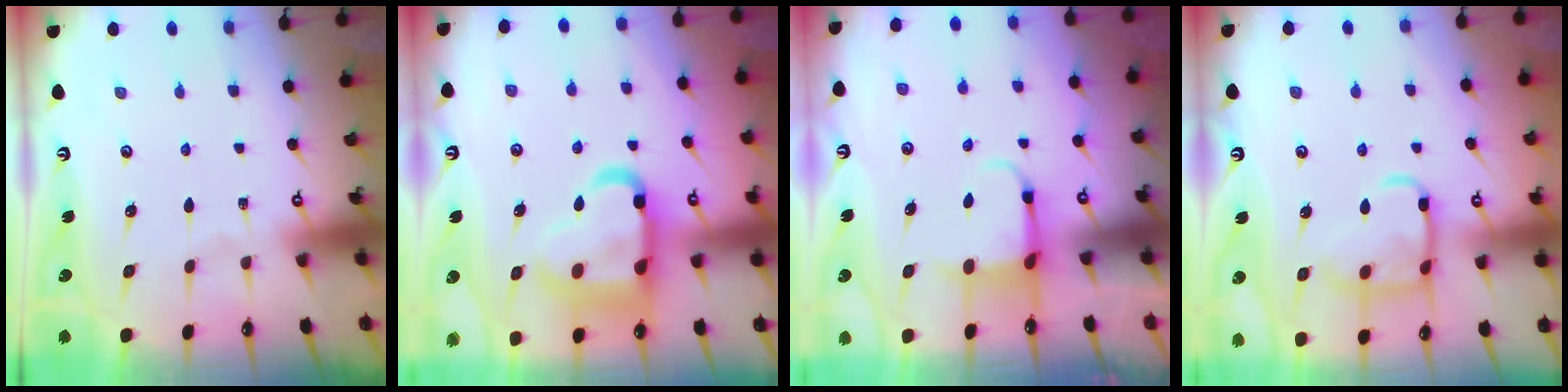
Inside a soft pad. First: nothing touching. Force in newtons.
{"total": 18.6, "press": 18.4, "slide": 2.1}
{"total": 3.8, "press": 3.6, "slide": 0.9}
{"total": 13.3, "press": 13.3, "slide": 1.1}